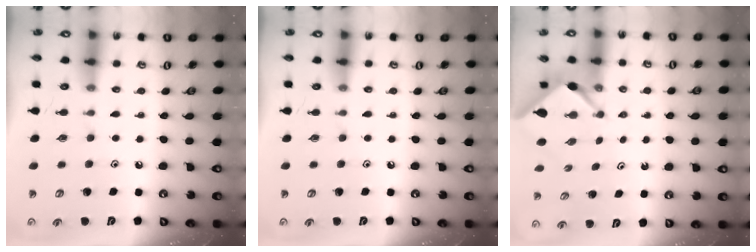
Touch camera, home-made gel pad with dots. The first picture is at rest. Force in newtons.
{"total": 0.0}
{"total": 2.2, "press": 2.2, "slide": 0.3}